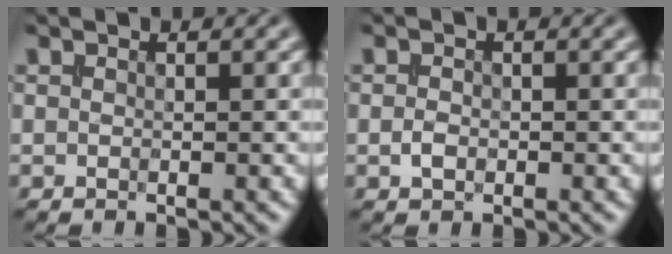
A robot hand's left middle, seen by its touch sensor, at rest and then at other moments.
{"total": 1.1, "force": [-0.3, 0.8, 0.7], "torque": [-0.013, -0.001, -0.008]}